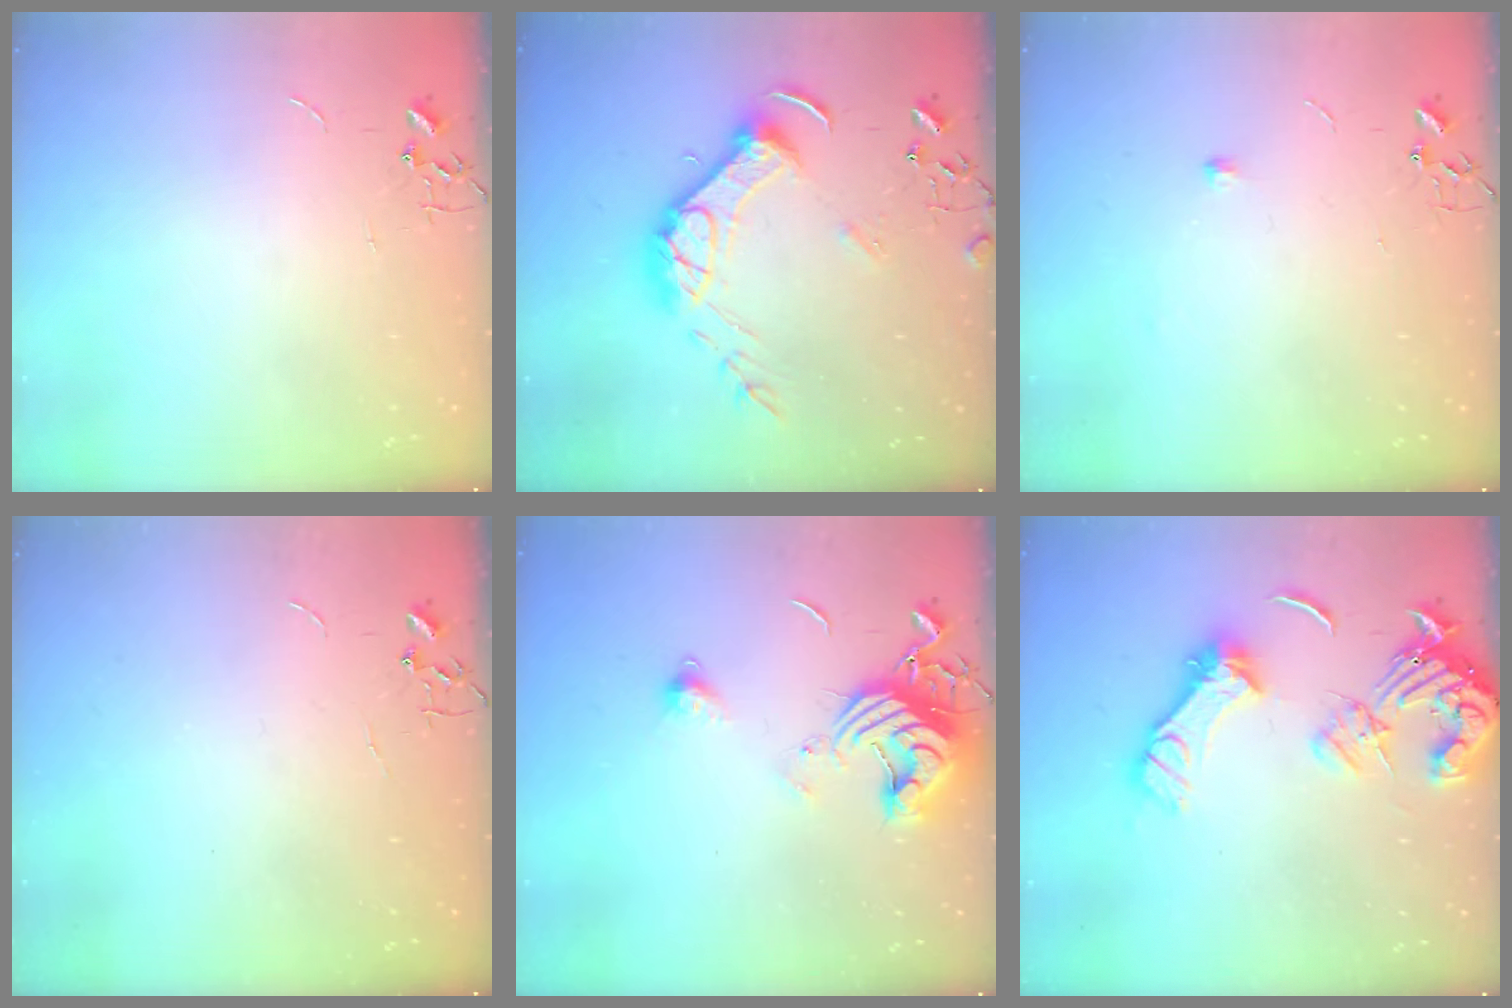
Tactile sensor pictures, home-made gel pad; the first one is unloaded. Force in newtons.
{"total": 15.3, "press": 15.2, "slide": 1.7}
{"total": 5.4, "press": 5.3, "slide": 0.7}
{"total": 0.0}
{"total": 13.4, "press": 13.3, "slide": 1.4}
{"total": 16.5, "press": 16.3, "slide": 2.2}